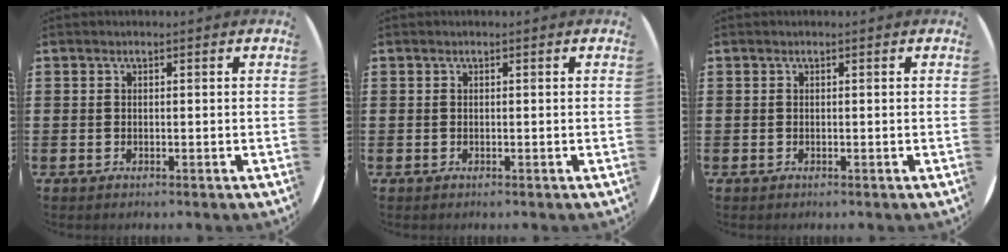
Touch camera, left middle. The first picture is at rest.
{"total": 0.0}
{"total": 0.0}